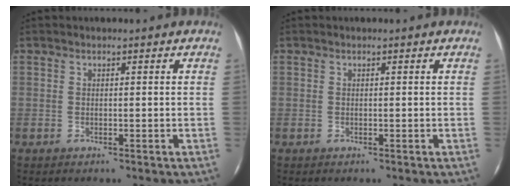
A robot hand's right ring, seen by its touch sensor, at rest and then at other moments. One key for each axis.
{"total": 0.0}